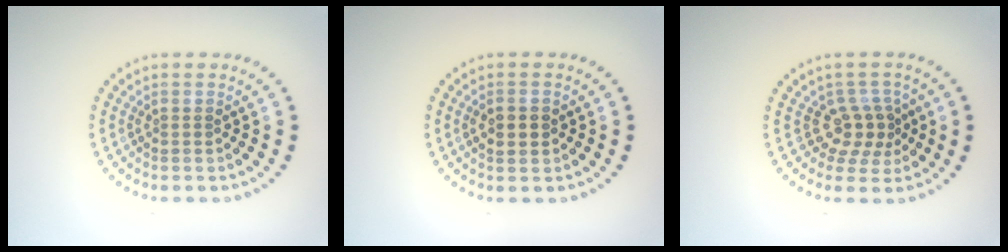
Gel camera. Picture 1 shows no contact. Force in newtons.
{"total": 2.5, "press": 2.5, "slide": 0.3}
{"total": 2.9, "press": 2.3, "slide": 1.7}